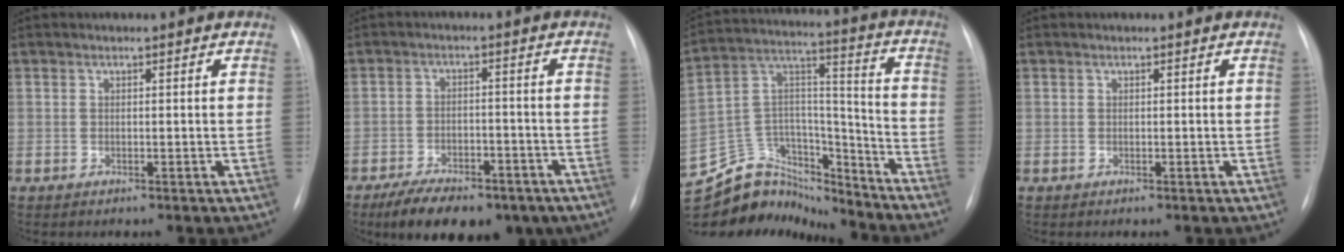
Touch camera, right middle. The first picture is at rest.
{"total": 14.0, "force": [-9.8, 6.1, 8.0], "torque": [-0.127, -0.005, -0.142]}
{"total": 20.1, "force": [-18.6, 6.7, 3.7], "torque": [-0.088, 0.066, -0.307]}
{"total": 0.0}